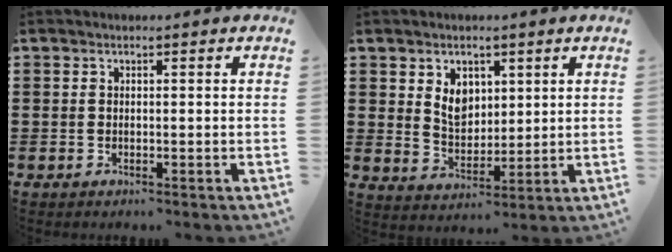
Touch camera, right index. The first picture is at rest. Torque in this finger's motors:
{"motor_torque": [0.16, 0.02, 0.19, 0.11]}